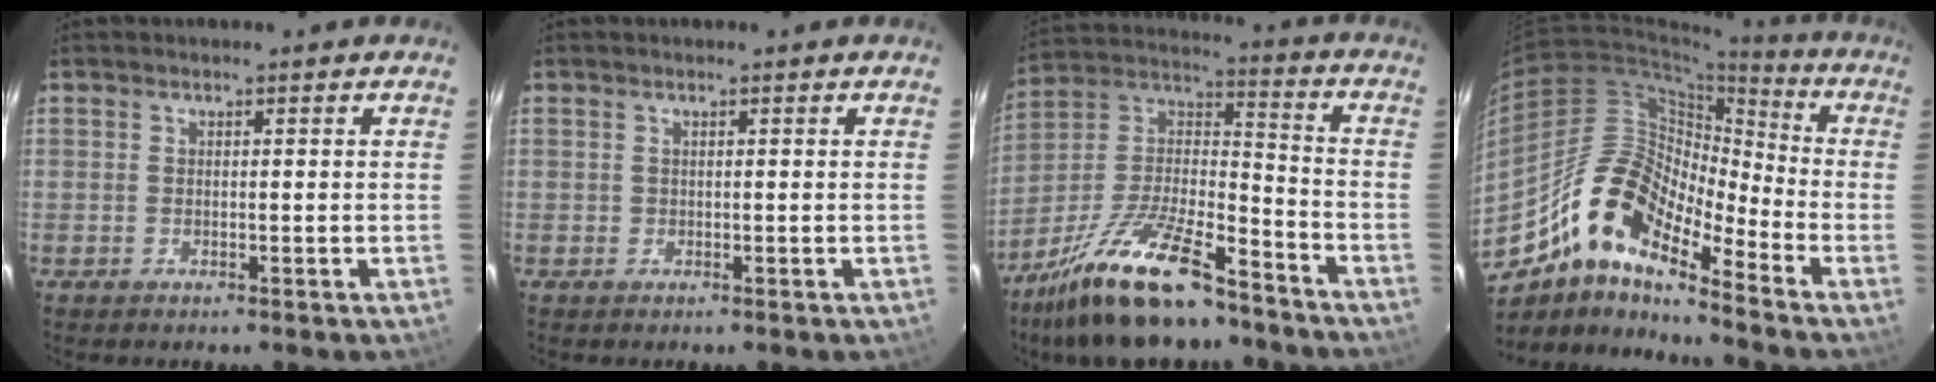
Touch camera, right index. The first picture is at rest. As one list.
[{"total": 0.8, "force": [-0.2, 0.8, 0.0], "torque": [0.002, 0.000, -0.002]}, {"total": 20.5, "force": [-14.6, 5.9, 13.0], "torque": [-0.262, -0.004, -0.257]}, {"total": 15.4, "force": [-10.6, 4.7, 10.1], "torque": [-0.168, 0.004, -0.217]}]